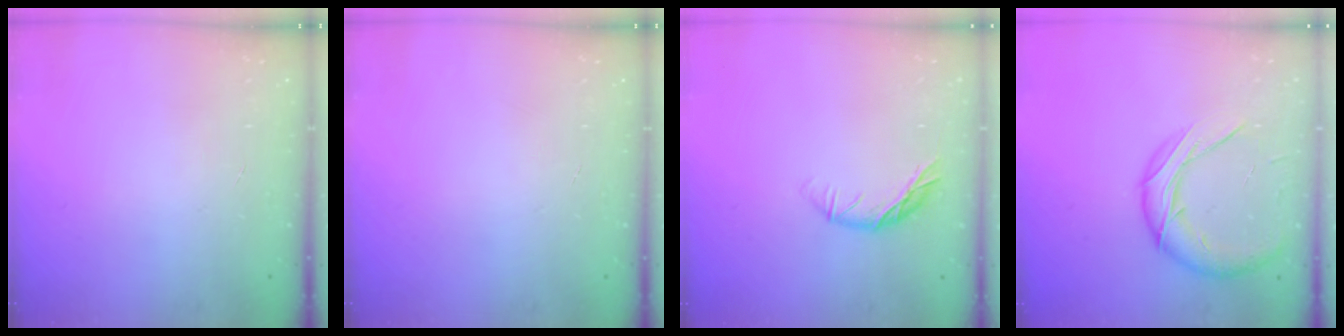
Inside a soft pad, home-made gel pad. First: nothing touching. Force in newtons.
{"total": 0.0}
{"total": 7.8, "press": 7.8, "slide": 0.7}
{"total": 13.3, "press": 13.1, "slide": 1.9}